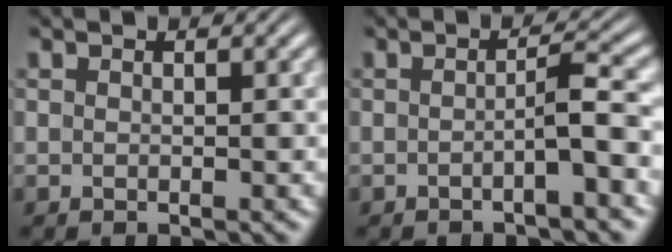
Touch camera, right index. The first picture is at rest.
{"total": 2.1, "force": [-1.1, -0.3, 1.8], "torque": [-0.022, 0.004, -0.021]}